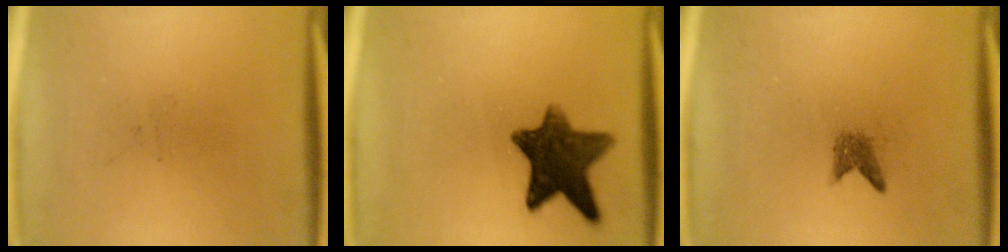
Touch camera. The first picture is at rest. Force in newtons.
{"total": 10.8}
{"total": 1.7}